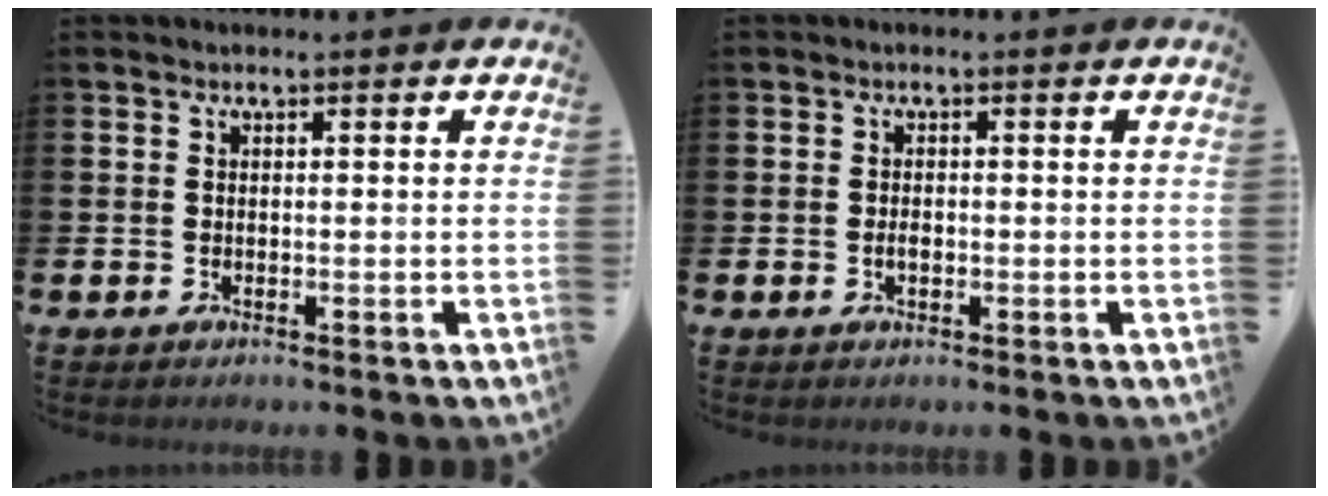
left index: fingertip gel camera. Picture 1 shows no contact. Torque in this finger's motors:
{"motor_torque": [0.31, 0.24, 0.01, 0.03]}